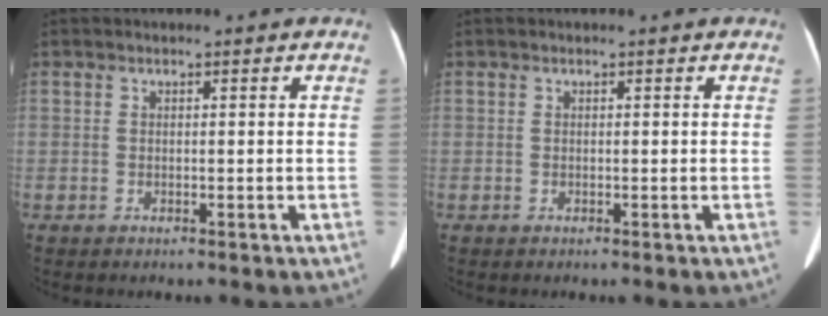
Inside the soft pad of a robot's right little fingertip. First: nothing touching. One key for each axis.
{"total": 0.0}